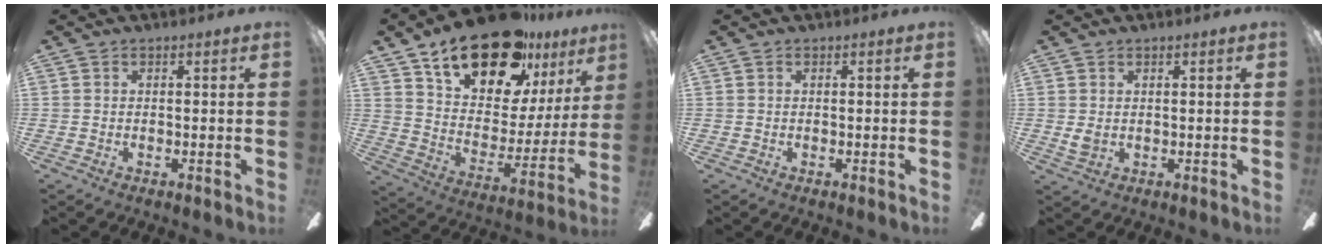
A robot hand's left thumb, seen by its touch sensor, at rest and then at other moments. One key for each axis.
{"total": 22.8, "fx": 16.7, "fy": 10.2, "fz": 11.7, "tx": -0.198, "ty": -0.102, "tz": 0.294}
{"total": 0.0}
{"total": 2.4, "fx": 0.6, "fy": 1.6, "fz": 1.7, "tx": -0.025, "ty": 0.002, "tz": 0.010}